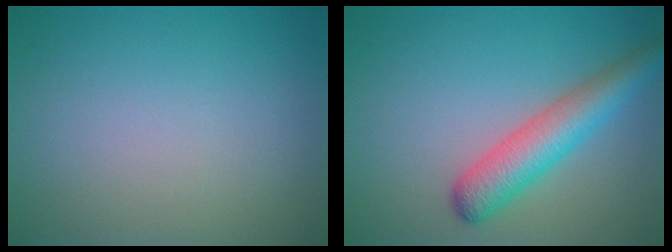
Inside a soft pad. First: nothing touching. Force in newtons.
{"total": 4.8, "press": 4.8, "slide": 0.2}